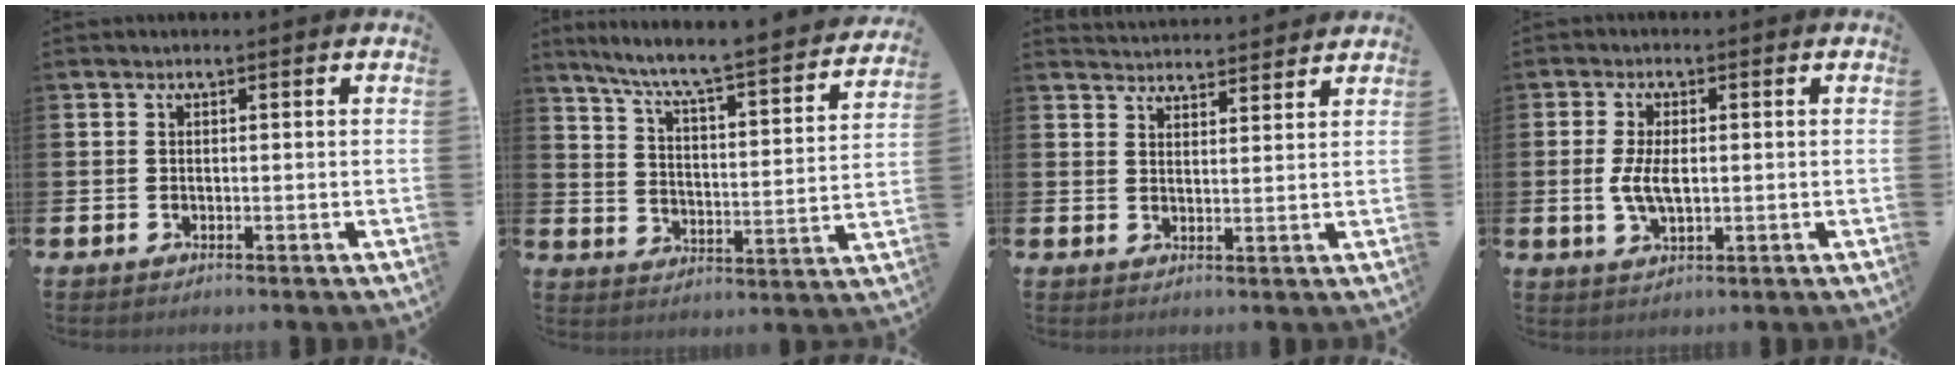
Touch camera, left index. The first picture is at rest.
{"total": 6.7, "force": [6.1, 0.3, 2.8], "torque": [-0.074, -0.057, 0.095]}
{"total": 3.9, "force": [3.9, 0.2, -0.4], "torque": [0.001, -0.027, 0.070]}
{"total": 4.4, "force": [0.1, 2.1, 3.9], "torque": [-0.068, -0.001, -0.005]}